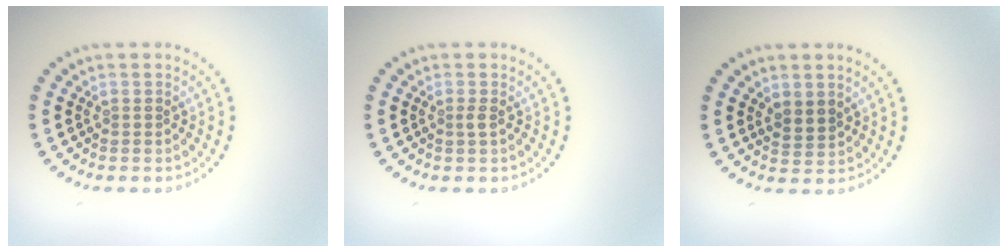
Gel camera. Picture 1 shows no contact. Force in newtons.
{"total": 0.7, "press": 0.4, "slide": 0.5}
{"total": 1.8, "press": 1.5, "slide": 0.9}